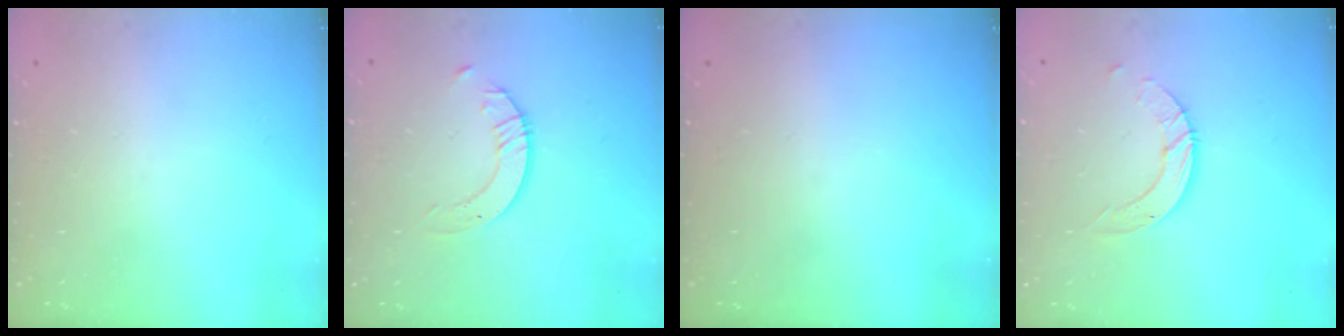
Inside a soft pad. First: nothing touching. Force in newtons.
{"total": 2.0, "press": 2.0, "slide": 0.2}
{"total": 0.0}
{"total": 6.5, "press": 6.5, "slide": 0.5}